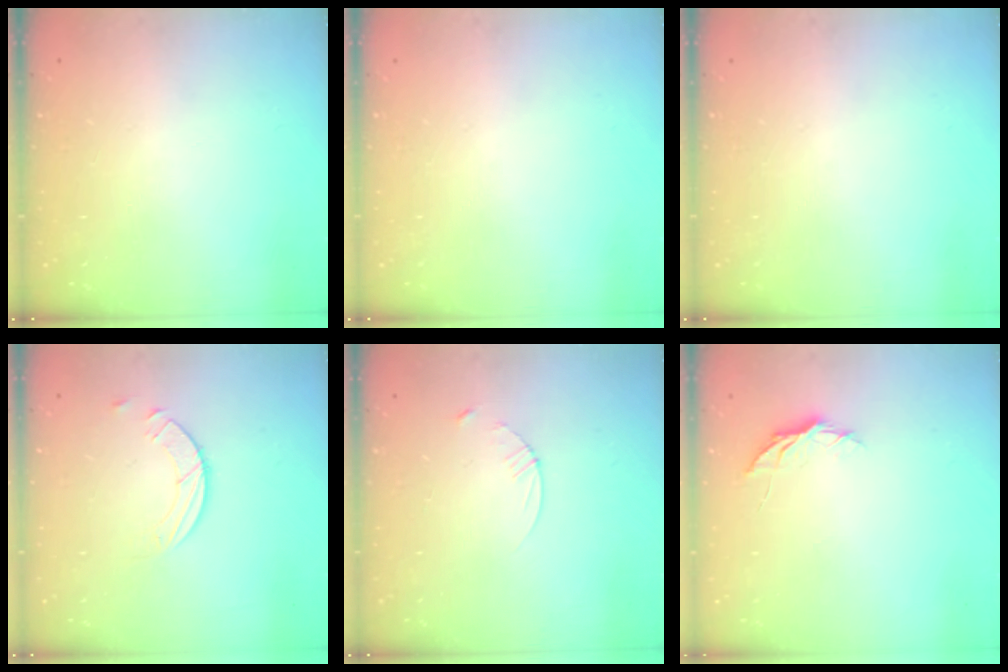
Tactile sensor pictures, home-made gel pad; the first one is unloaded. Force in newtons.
{"total": 0.0}
{"total": 0.0}
{"total": 3.7, "press": 3.7, "slide": 0.4}
{"total": 3.4, "press": 3.3, "slide": 0.3}
{"total": 5.1, "press": 5.1, "slide": 0.4}